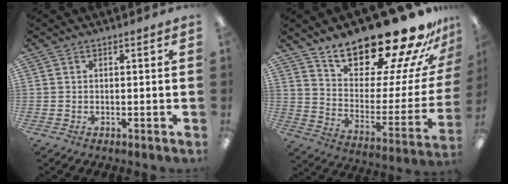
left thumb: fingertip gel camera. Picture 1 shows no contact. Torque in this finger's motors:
{"motor_torque": [2.08, 2.09, 1.38, -1.39, 0.10]}